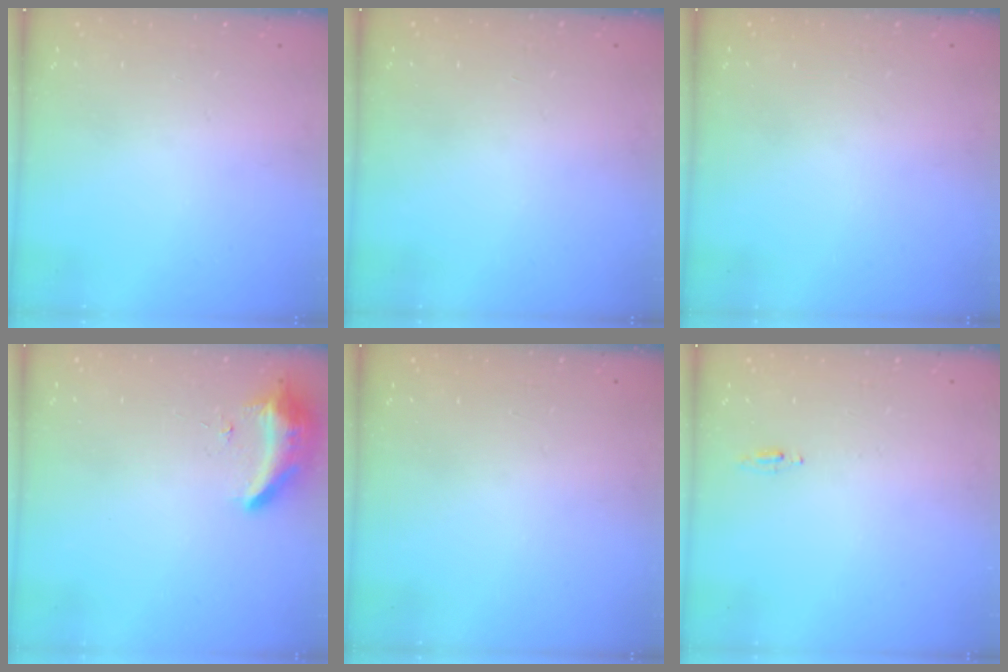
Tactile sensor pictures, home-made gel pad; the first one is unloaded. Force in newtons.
{"total": 0.0}
{"total": 0.0}
{"total": 8.9, "press": 8.8, "slide": 1.6}
{"total": 1.0, "press": 0.0, "slide": 1.0}
{"total": 4.6, "press": 4.4, "slide": 1.6}